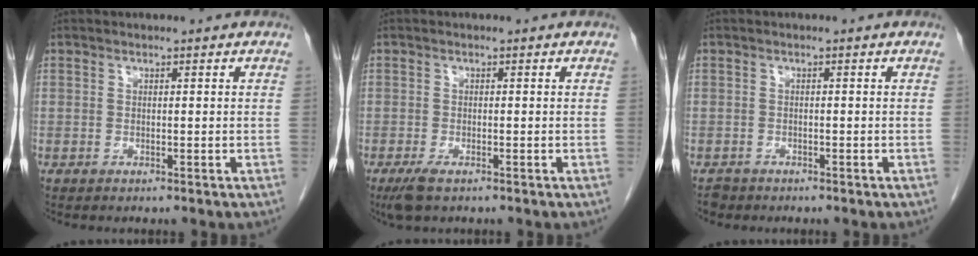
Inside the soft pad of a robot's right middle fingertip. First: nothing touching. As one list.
[{"total": 2.8, "force": [-1.8, 0.8, 2.0], "torque": [-0.046, -0.008, -0.031]}, {"total": 1.6, "force": [-1.3, 0.9, 0.0], "torque": [-0.007, 0.000, -0.022]}]